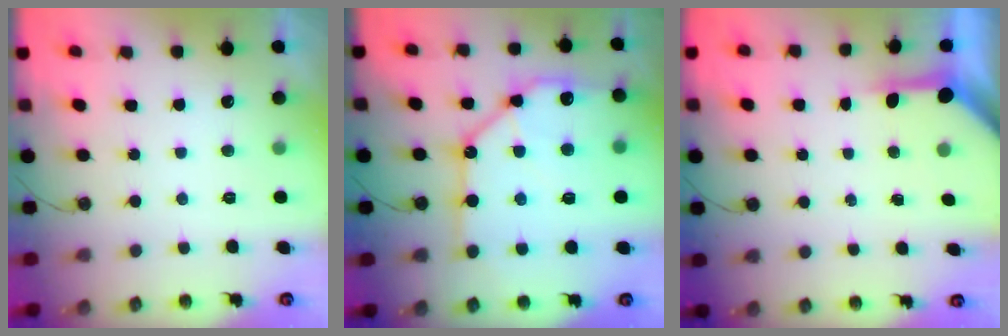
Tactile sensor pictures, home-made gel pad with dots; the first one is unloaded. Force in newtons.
{"total": 18.5, "press": 18.4, "slide": 2.2}
{"total": 5.3, "press": 5.3, "slide": 0.4}